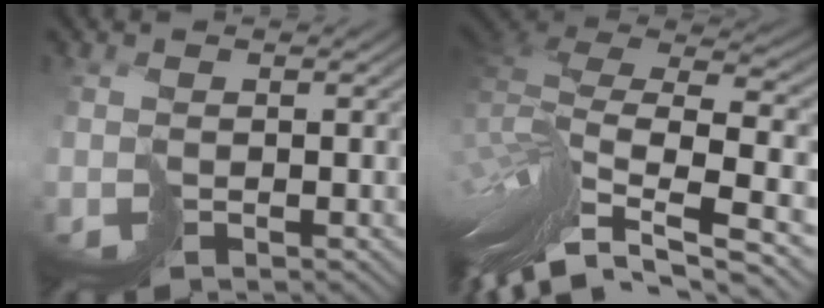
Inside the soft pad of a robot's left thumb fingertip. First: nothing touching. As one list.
[{"total": 14.1, "force": [-7.1, 5.6, 10.8], "torque": [-0.258, -0.006, -0.125]}]